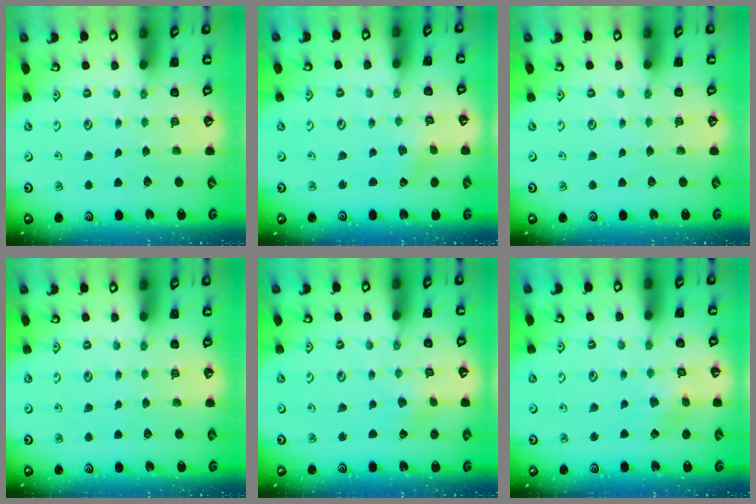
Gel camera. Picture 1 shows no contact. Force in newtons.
{"total": 0.7, "press": 0.6, "slide": 0.2}
{"total": 0.0}
{"total": 0.0}
{"total": 0.6, "press": 0.6, "slide": 0.2}
{"total": 3.3, "press": 3.2, "slide": 0.4}